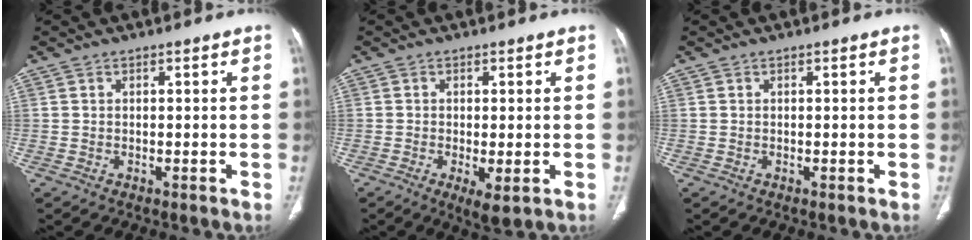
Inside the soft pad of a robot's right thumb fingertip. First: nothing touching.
{"total": 4.1, "force": [-1.3, 1.2, 3.7], "torque": [-0.069, -0.015, -0.019]}
{"total": 0.0}